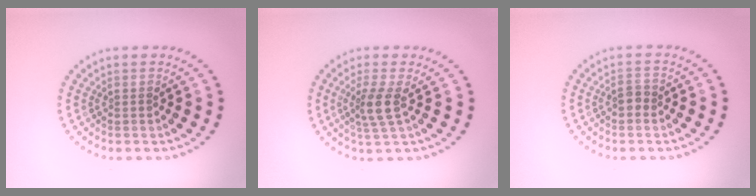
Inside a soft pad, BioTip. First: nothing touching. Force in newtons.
{"total": 2.7, "press": 2.1, "slide": 1.7}
{"total": 1.3, "press": 1.3, "slide": 0.4}